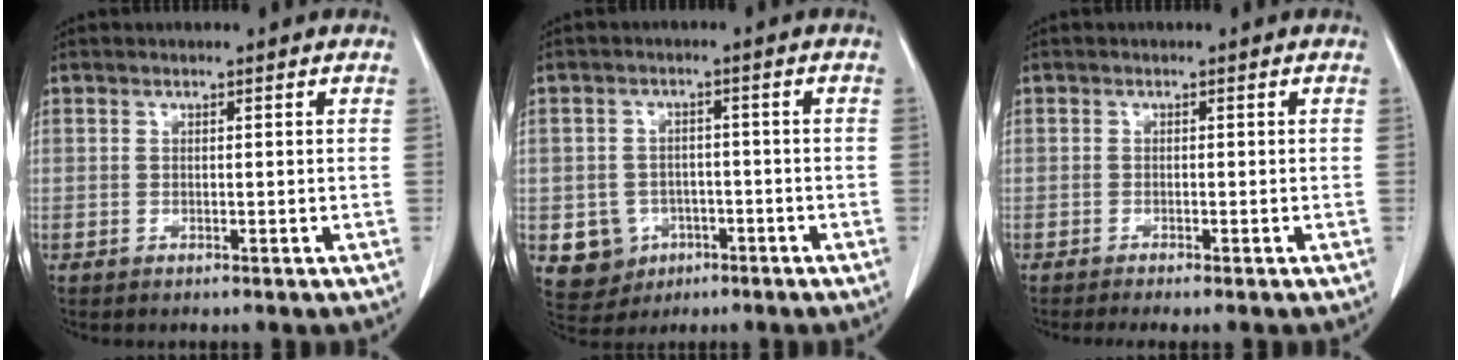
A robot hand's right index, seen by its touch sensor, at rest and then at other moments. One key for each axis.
{"total": 6.1, "fx": -2.1, "fy": 5.6, "fz": 1.2, "tx": -0.017, "ty": 0.008, "tz": -0.022}
{"total": 2.5, "fx": -2.1, "fy": -0.2, "fz": 1.3, "tx": -0.015, "ty": -0.002, "tz": -0.029}